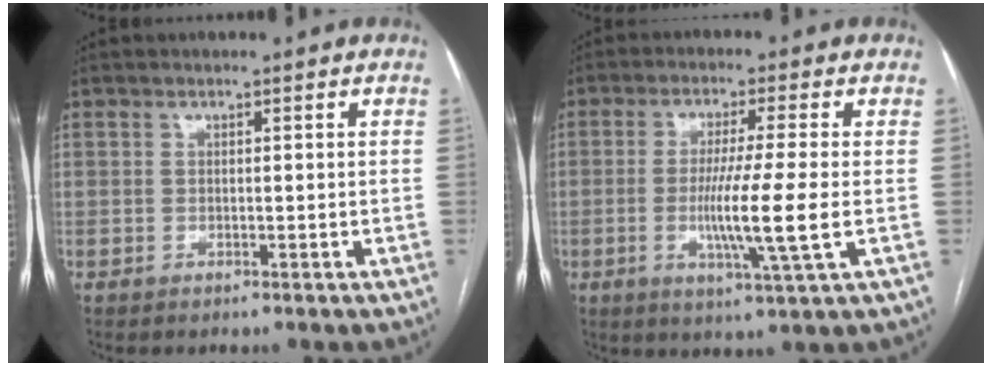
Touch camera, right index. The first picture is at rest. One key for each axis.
{"total": 9.5, "fx": -1.4, "fy": -1.0, "fz": 9.4, "tx": -0.174, "ty": -0.024, "tz": -0.029}